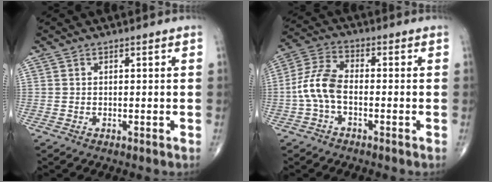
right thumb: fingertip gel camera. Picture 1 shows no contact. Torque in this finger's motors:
{"motor_torque": [0.99, 1.29, 1.08, -0.37, 0.09]}